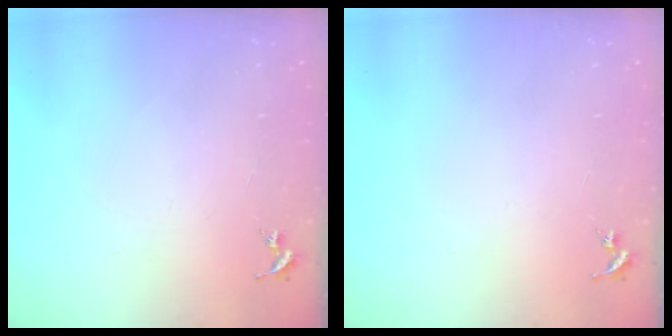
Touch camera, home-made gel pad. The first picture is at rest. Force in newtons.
{"total": 0.0}